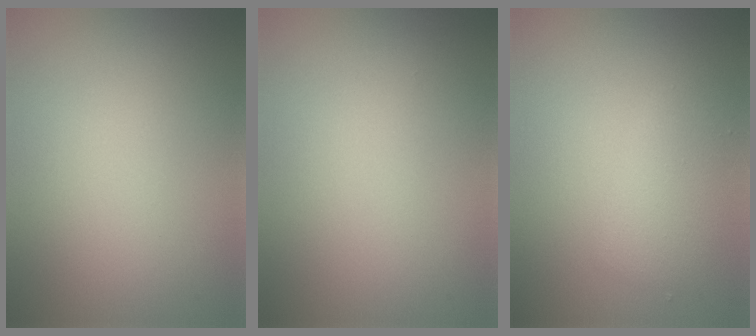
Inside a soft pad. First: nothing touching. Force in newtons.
{"total": 0.0}
{"total": 2.6, "press": 2.6, "slide": 0.0}